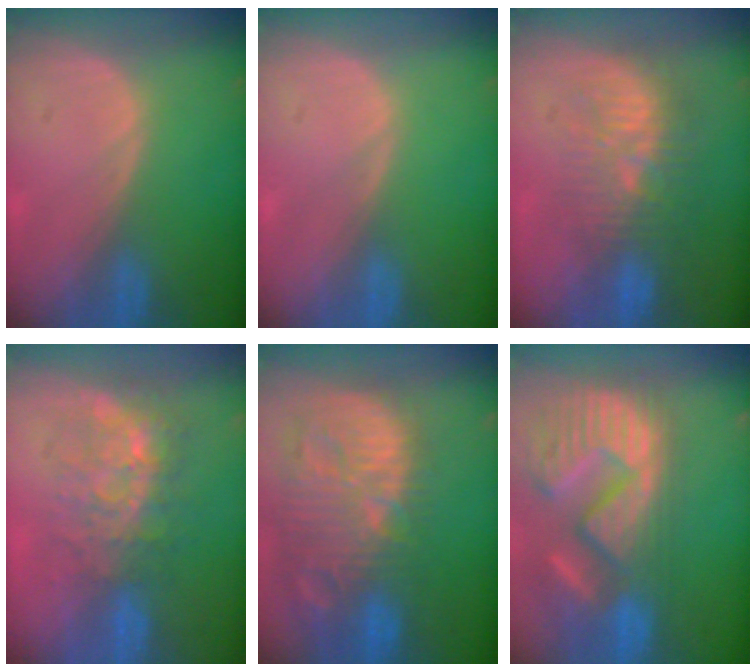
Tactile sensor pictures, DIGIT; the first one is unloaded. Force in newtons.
{"total": 0.0}
{"total": 9.2, "press": 8.8, "slide": 2.6}
{"total": 8.9, "press": 7.5, "slide": 4.7}
{"total": 14.5, "press": 12.5, "slide": 7.3}
{"total": 15.4, "press": 12.6, "slide": 8.8}